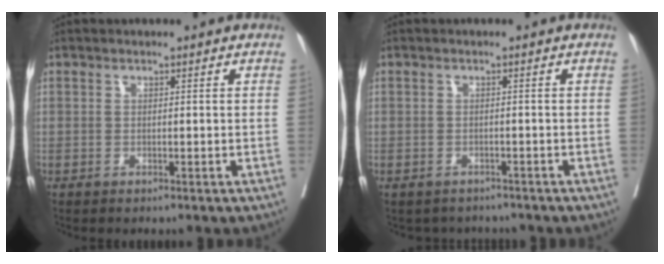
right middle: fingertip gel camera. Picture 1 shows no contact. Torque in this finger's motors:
{"motor_torque": [0.24, -0.24, -0.02, -0.01]}